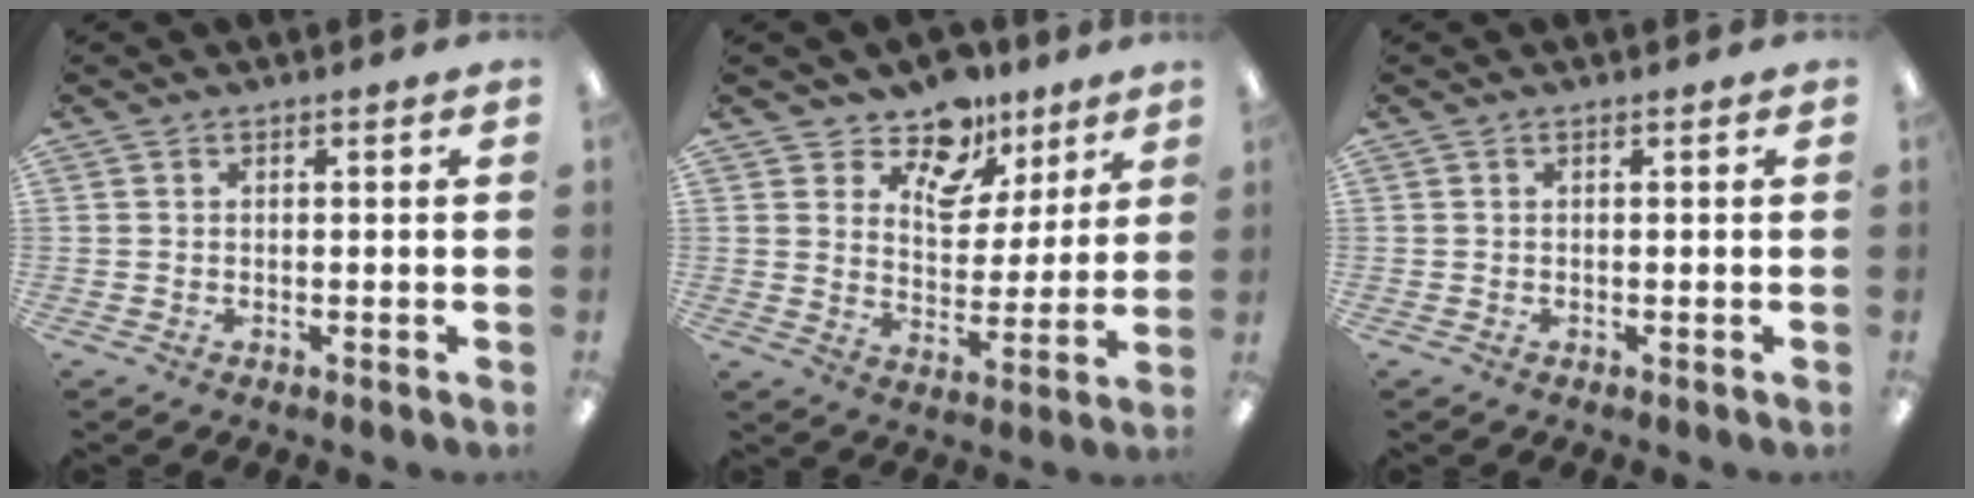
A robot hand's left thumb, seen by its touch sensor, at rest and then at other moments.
{"total": 12.1, "force": [9.0, 7.0, 4.0], "torque": [-0.074, -0.056, 0.168]}
{"total": 0.0}